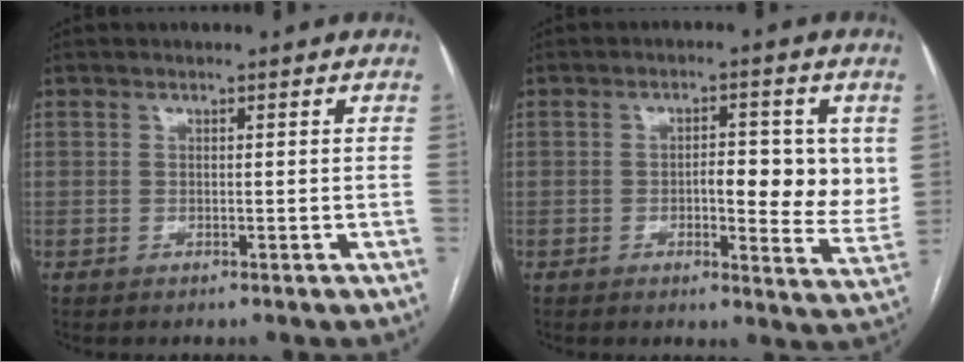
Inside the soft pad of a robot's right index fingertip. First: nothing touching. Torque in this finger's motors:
{"motor_torque": [0.45, 0.21, 0.40, 0.08]}